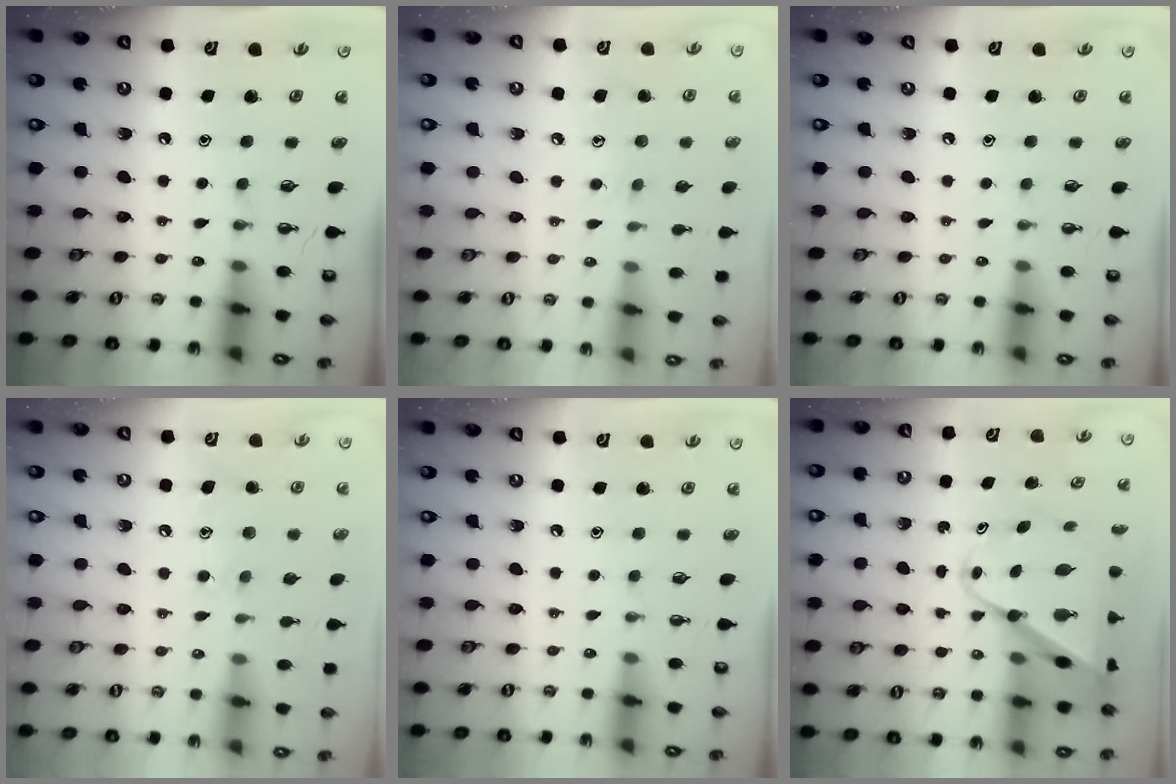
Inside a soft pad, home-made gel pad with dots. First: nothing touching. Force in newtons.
{"total": 8.1, "press": 8.0, "slide": 0.5}
{"total": 0.0}
{"total": 9.7, "press": 9.7, "slide": 0.6}
{"total": 0.0}
{"total": 11.7, "press": 11.7, "slide": 1.0}